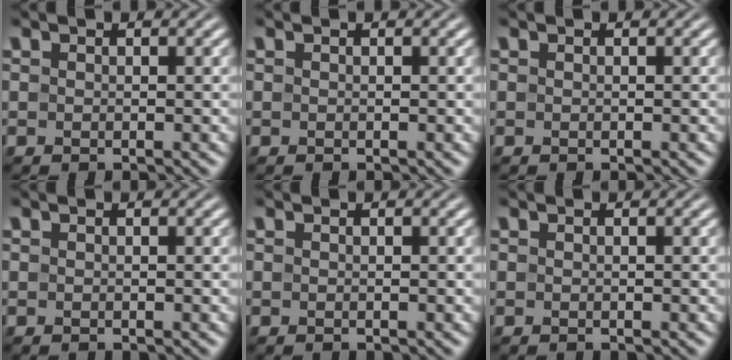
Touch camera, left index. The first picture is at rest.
{"total": 0.0}
{"total": 0.0}
{"total": 0.0}
{"total": 0.0}
{"total": 0.0}